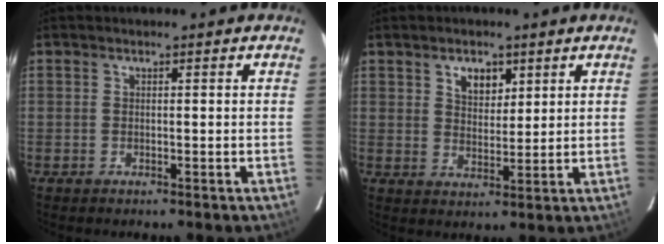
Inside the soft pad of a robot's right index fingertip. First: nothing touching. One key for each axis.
{"total": 5.2, "fx": 2.8, "fy": 3.4, "fz": 2.9, "tx": -0.042, "ty": 0.004, "tz": 0.050}